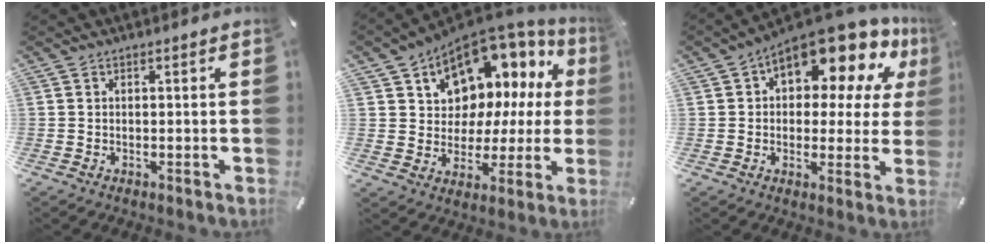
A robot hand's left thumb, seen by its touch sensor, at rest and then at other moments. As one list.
[{"total": 11.7, "force": [7.5, 8.1, 3.8], "torque": [-0.060, -0.079, 0.133]}, {"total": 15.4, "force": [9.9, 7.0, 9.5], "torque": [-0.134, -0.087, 0.165]}]